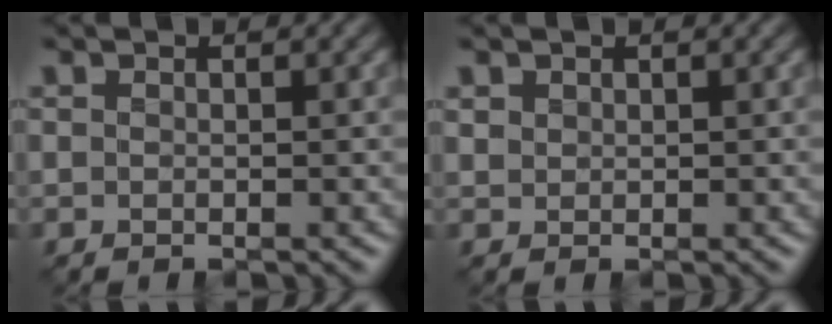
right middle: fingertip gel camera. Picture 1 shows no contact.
{"total": 0.8, "force": [0.6, 0.5, 0.0], "torque": [-0.005, -0.001, 0.015]}